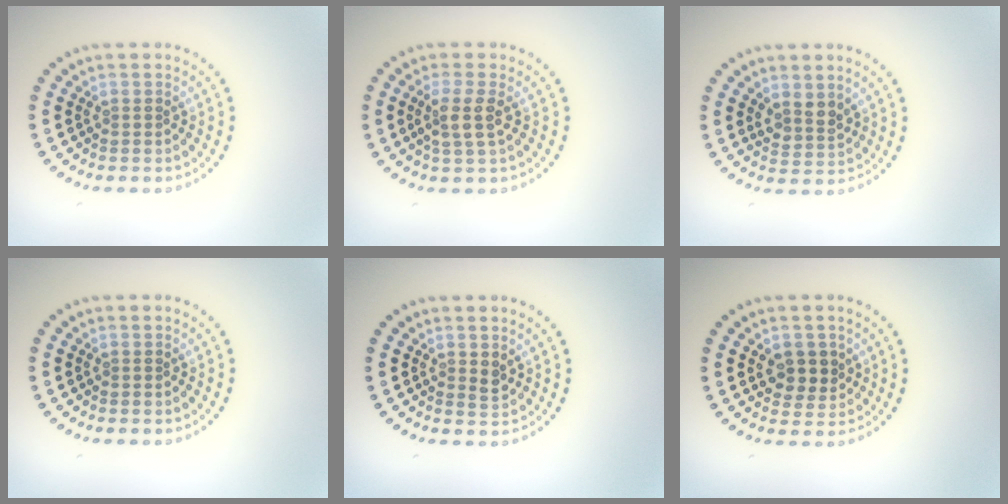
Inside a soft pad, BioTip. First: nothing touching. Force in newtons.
{"total": 2.4, "press": 2.0, "slide": 1.3}
{"total": 2.0, "press": 1.7, "slide": 1.1}
{"total": 0.0}
{"total": 1.0, "press": 0.9, "slide": 0.4}
{"total": 2.5, "press": 2.3, "slide": 0.9}